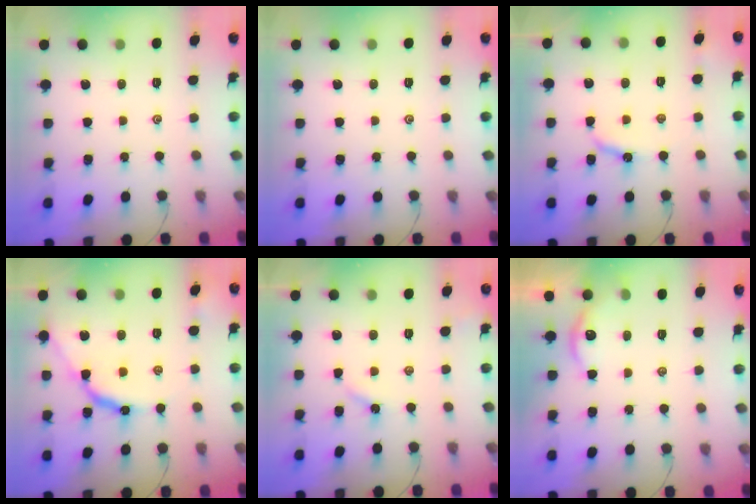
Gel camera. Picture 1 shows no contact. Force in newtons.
{"total": 0.0}
{"total": 5.6, "press": 5.6, "slide": 0.4}
{"total": 10.2, "press": 10.2, "slide": 0.2}
{"total": 3.0, "press": 3.0, "slide": 0.3}
{"total": 4.2, "press": 4.2, "slide": 0.5}